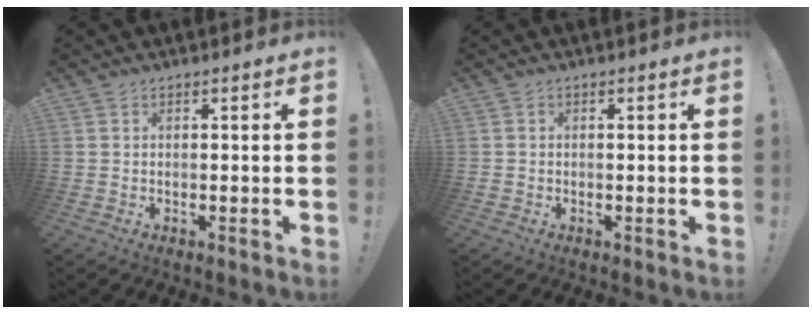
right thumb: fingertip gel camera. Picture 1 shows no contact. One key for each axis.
{"total": 0.6, "fx": -0.3, "fy": 0.4, "fz": 0.1, "tx": -0.001, "ty": 0.003, "tz": -0.005}